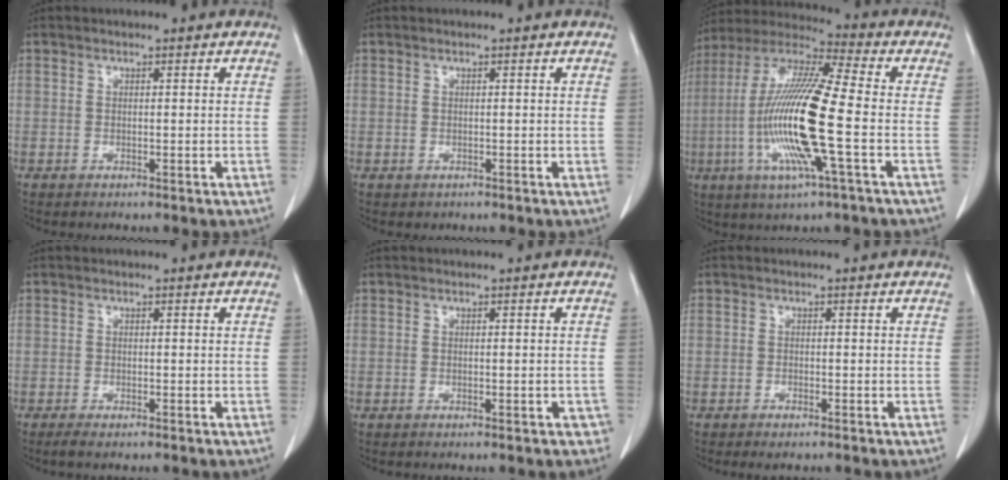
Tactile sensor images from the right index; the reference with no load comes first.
{"total": 0.6, "force": [-0.1, 0.6, 0.0], "torque": [0.001, 0.003, -0.001]}
{"total": 17.8, "force": [-3.5, 0.7, 17.5], "torque": [-0.362, -0.010, -0.073]}
{"total": 1.2, "force": [-0.8, 0.3, 0.8], "torque": [-0.021, -0.004, -0.015]}
{"total": 1.3, "force": [-0.4, 0.6, 1.0], "torque": [-0.005, 0.002, 0.002]}
{"total": 1.0, "force": [-0.7, 0.2, 0.6], "torque": [-0.013, -0.002, -0.008]}